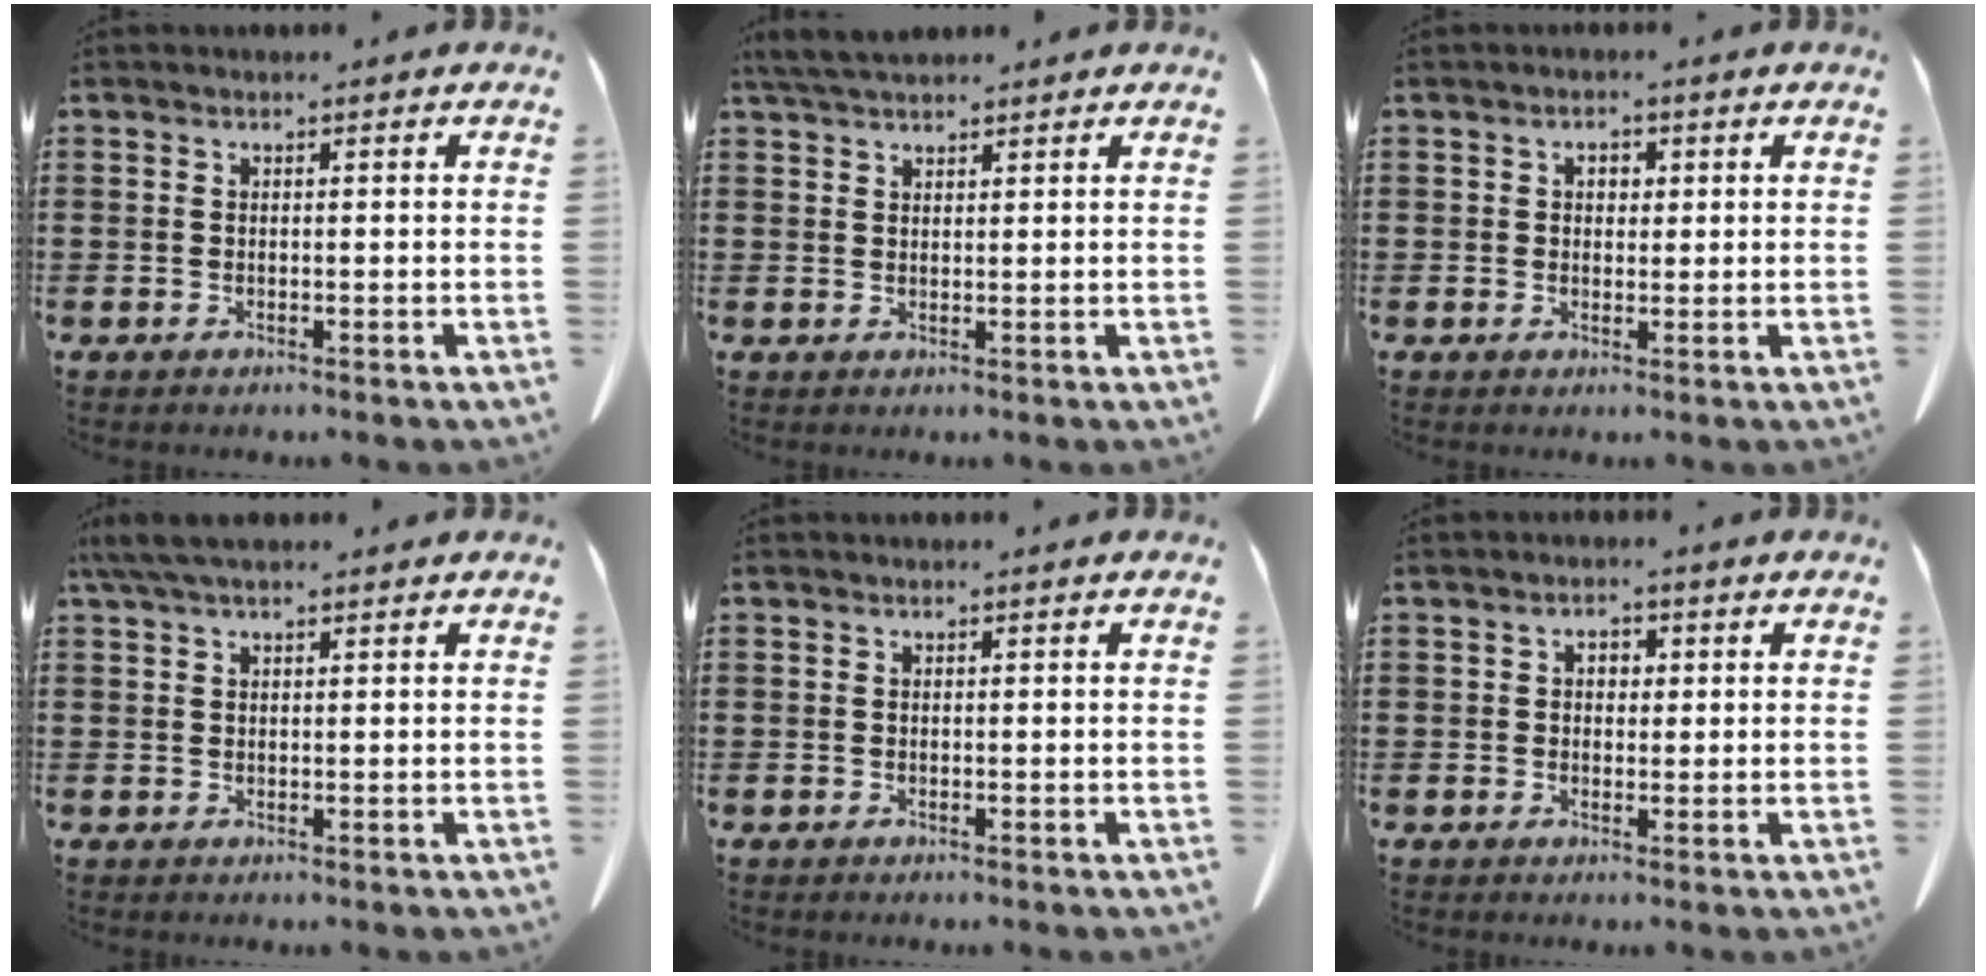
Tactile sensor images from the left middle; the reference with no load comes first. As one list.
[{"total": 3.5, "force": [3.1, 0.8, 1.5], "torque": [-0.037, -0.001, 0.058]}, {"total": 2.0, "force": [0.7, 1.5, 1.1], "torque": [-0.019, 0.007, 0.009]}, {"total": 3.4, "force": [2.2, 1.0, 2.4], "torque": [-0.053, 0.005, 0.042]}, {"total": 0.0}, {"total": 2.0, "force": [0.4, 1.5, 1.2], "torque": [-0.020, 0.006, 0.004]}]